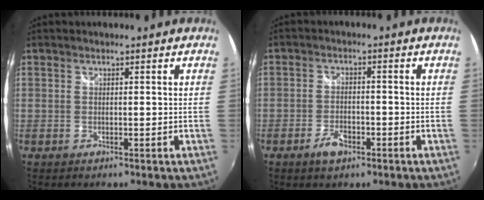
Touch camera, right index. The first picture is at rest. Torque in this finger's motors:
{"motor_torque": [0.19, -0.01, 0.13, 0.02]}